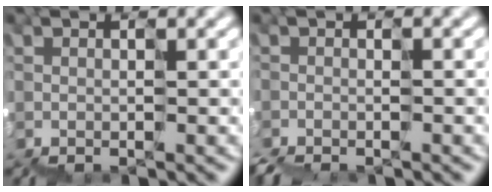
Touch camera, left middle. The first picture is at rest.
{"total": 2.5, "force": [-2.4, 0.4, 0.5], "torque": [-0.006, -0.014, -0.027]}